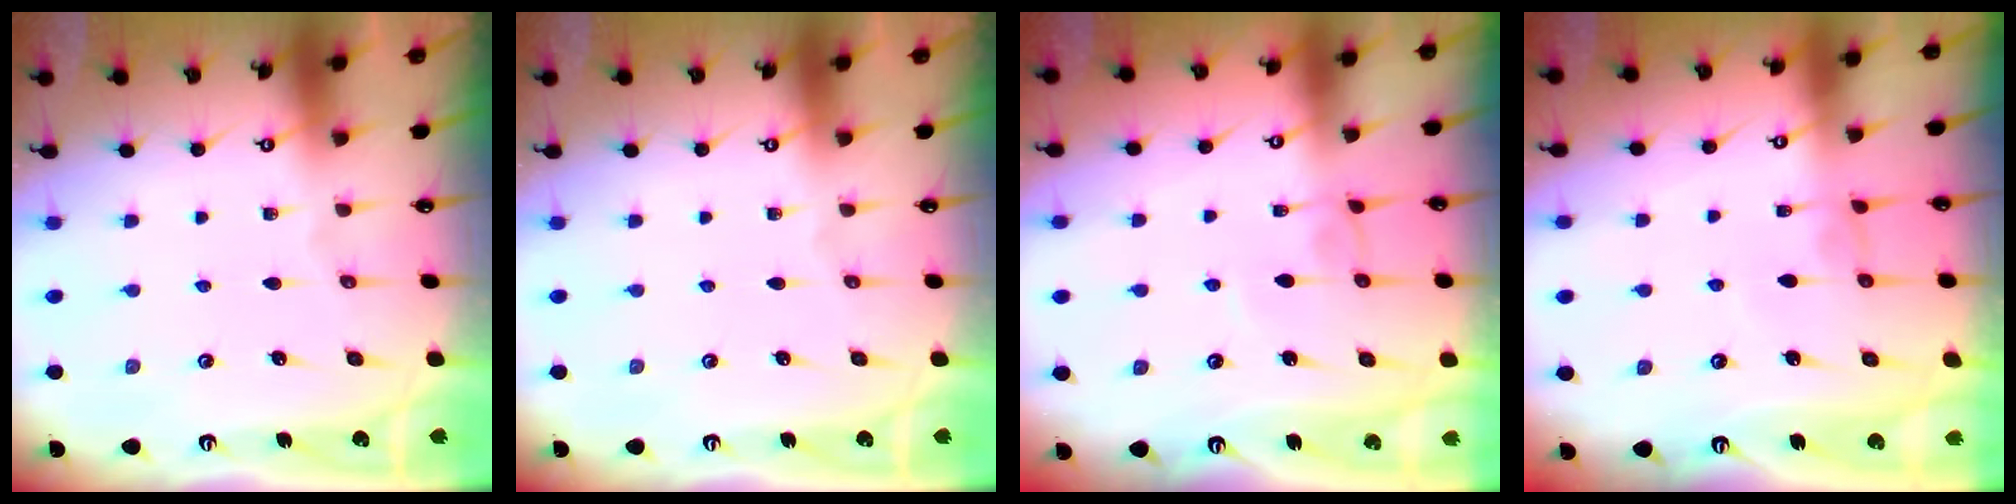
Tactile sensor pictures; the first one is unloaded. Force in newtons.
{"total": 0.0}
{"total": 2.8, "press": 2.8, "slide": 0.1}
{"total": 0.8, "press": 0.6, "slide": 0.5}